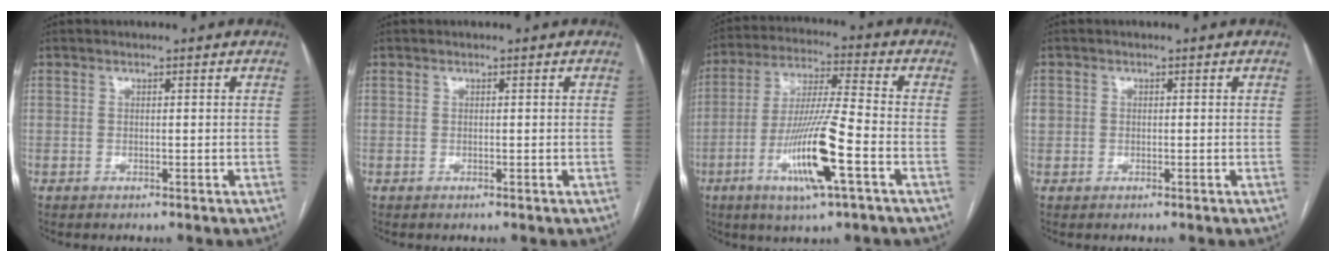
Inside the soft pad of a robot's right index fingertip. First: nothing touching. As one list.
[{"total": 0.0}, {"total": 13.7, "force": [-5.0, 0.4, 12.8], "torque": [-0.250, -0.013, -0.094]}, {"total": 1.9, "force": [0.2, 1.7, 0.7], "torque": [-0.019, 0.014, 0.008]}]